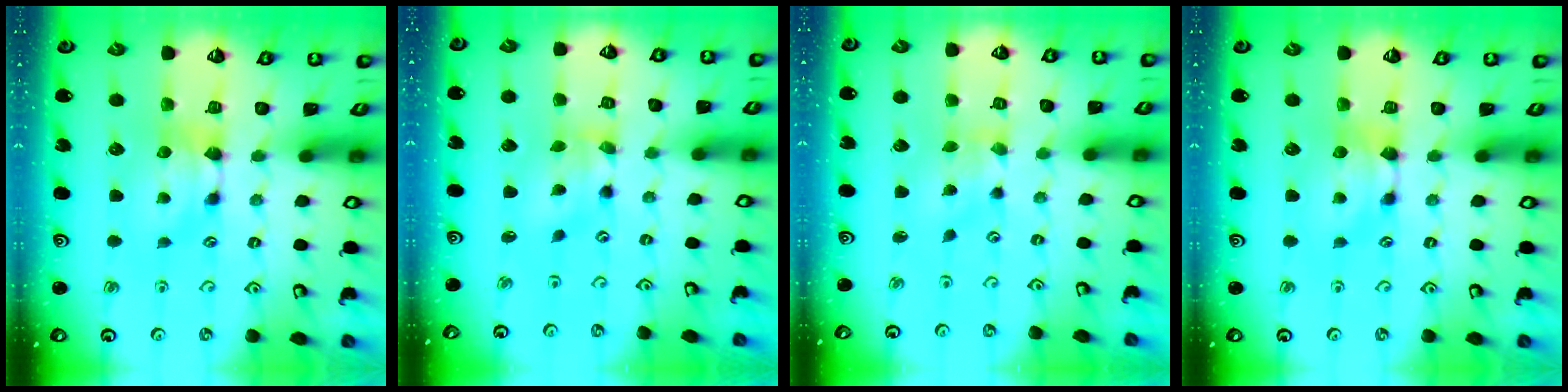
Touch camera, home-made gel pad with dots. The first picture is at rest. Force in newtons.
{"total": 2.1, "press": 1.4, "slide": 1.5}
{"total": 2.1, "press": 1.8, "slide": 1.0}
{"total": 0.0}